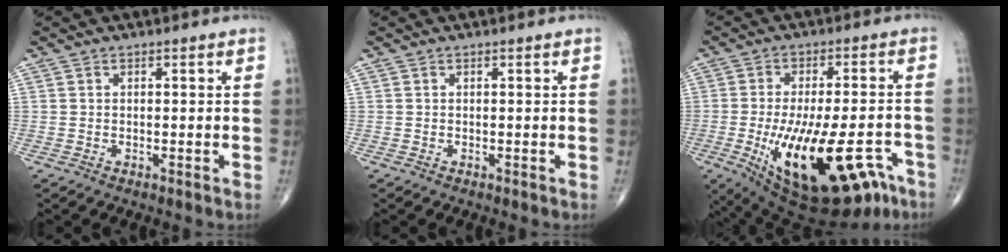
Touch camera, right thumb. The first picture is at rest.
{"total": 0.0}
{"total": 24.0, "force": [-10.7, 10.0, 19.1], "torque": [-0.280, 0.016, -0.144]}